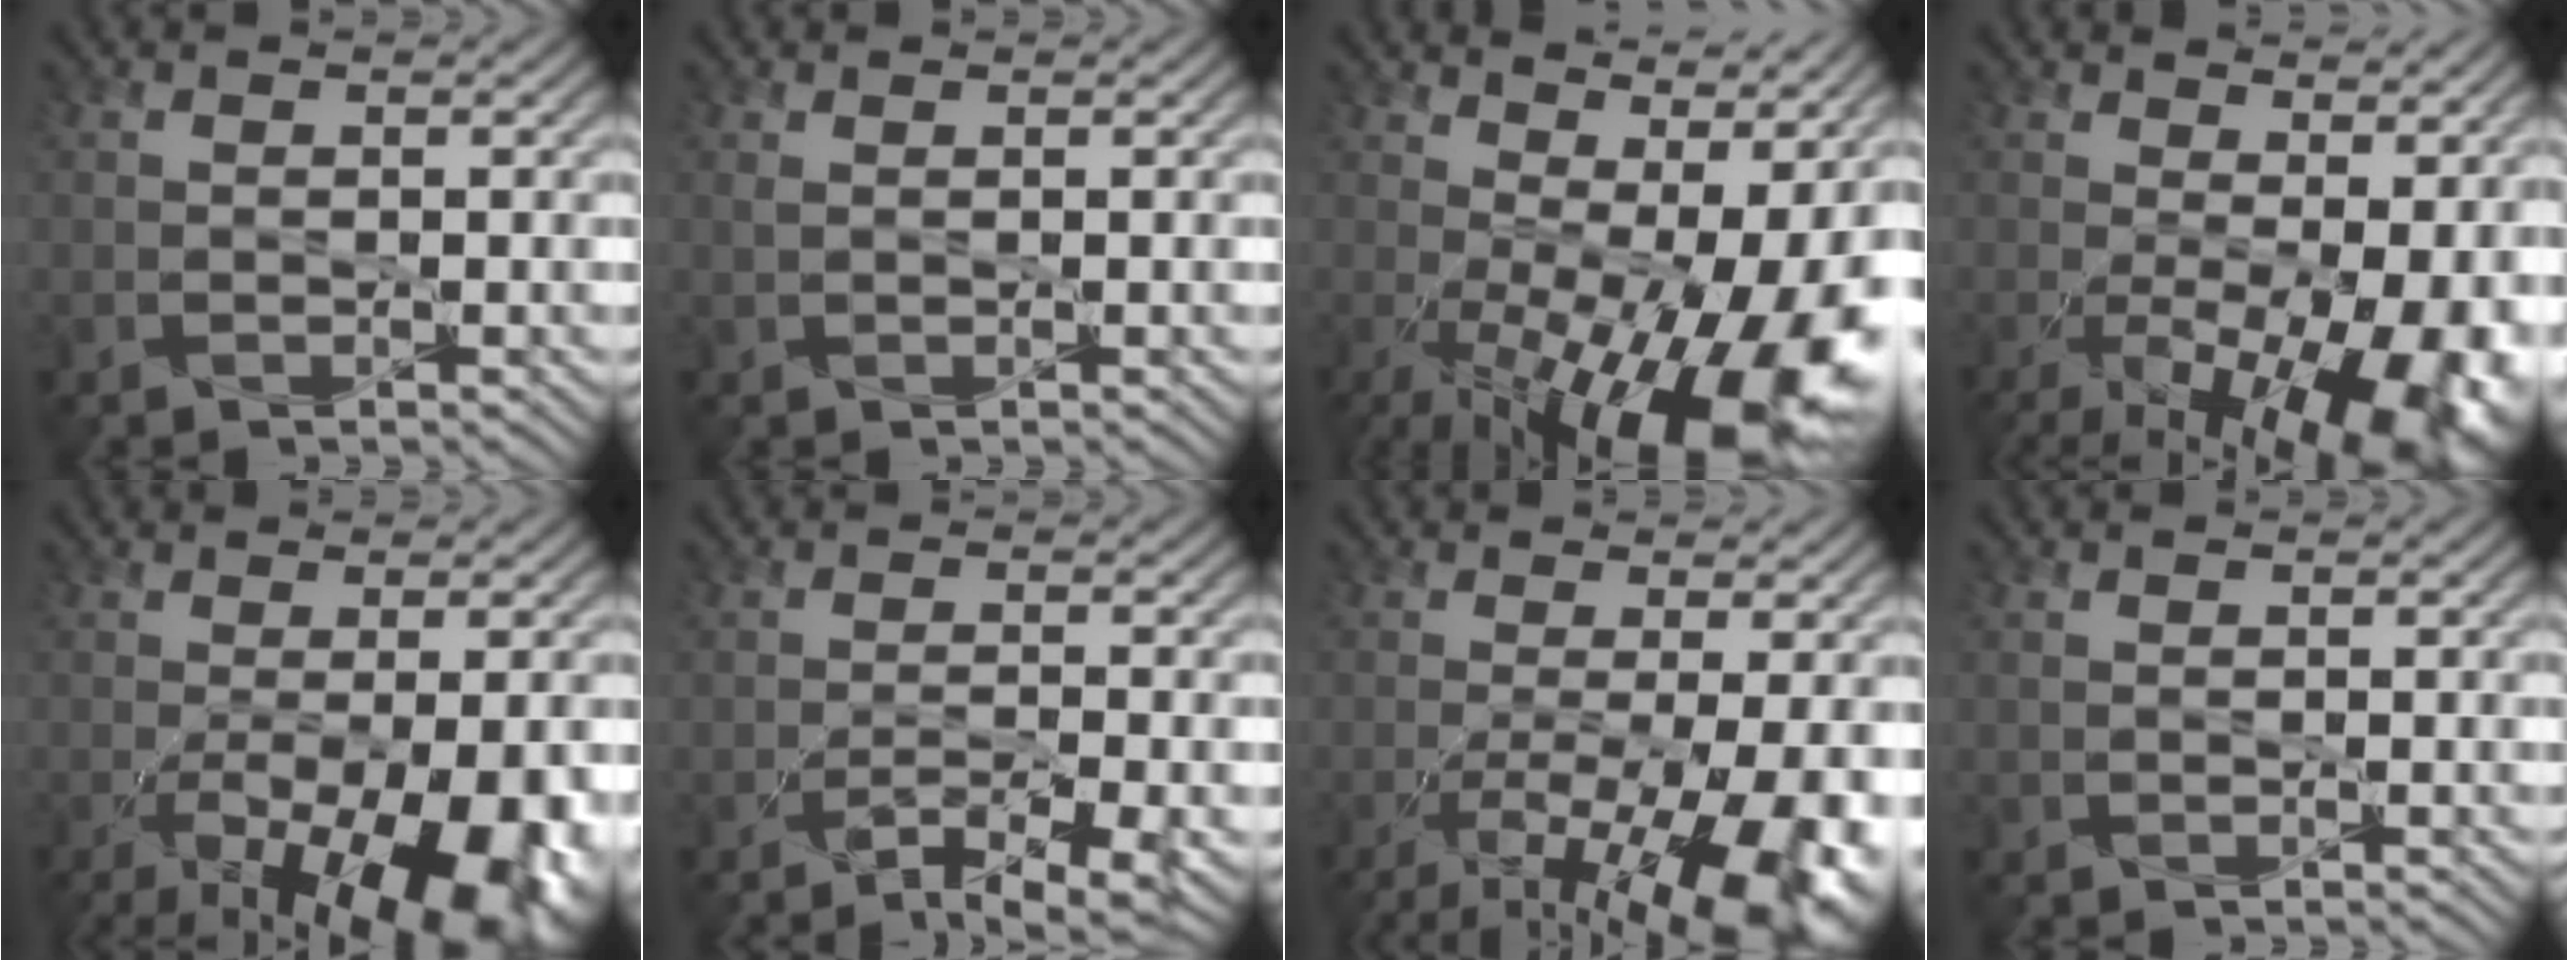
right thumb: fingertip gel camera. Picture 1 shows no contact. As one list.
[{"total": 0.6, "force": [0.4, 0.1, 0.5], "torque": [-0.013, 0.003, 0.007]}, {"total": 17.5, "force": [-1.3, 7.9, 15.6], "torque": [-0.209, -0.016, 0.006]}, {"total": 16.1, "force": [-3.2, 7.5, 13.9], "torque": [-0.199, -0.044, -0.009]}, {"total": 14.5, "force": [-5.7, 5.5, 12.1], "torque": [-0.184, -0.040, -0.053]}, {"total": 5.1, "force": [-3.3, 0.8, 3.9], "torque": [-0.062, -0.001, -0.053]}, {"total": 13.3, "force": [-5.3, 4.1, 11.4], "torque": [-0.185, -0.019, -0.068]}, {"total": 0.0}]